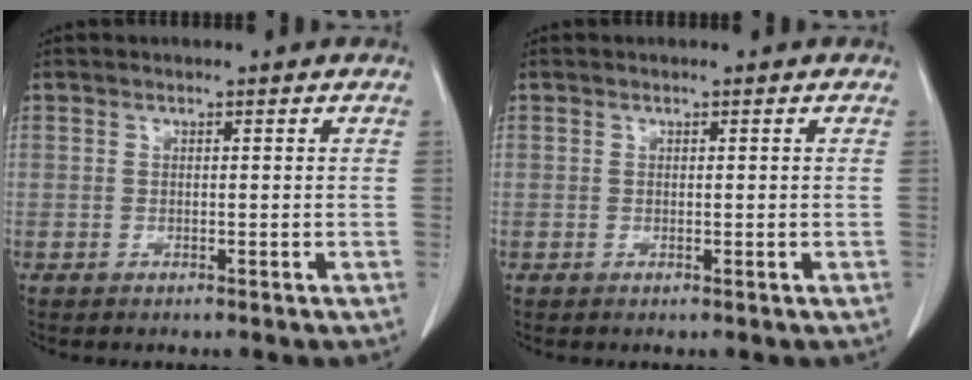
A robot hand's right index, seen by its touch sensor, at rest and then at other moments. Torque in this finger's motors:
{"motor_torque": [0.00, 0.00, 0.02, 0.00]}